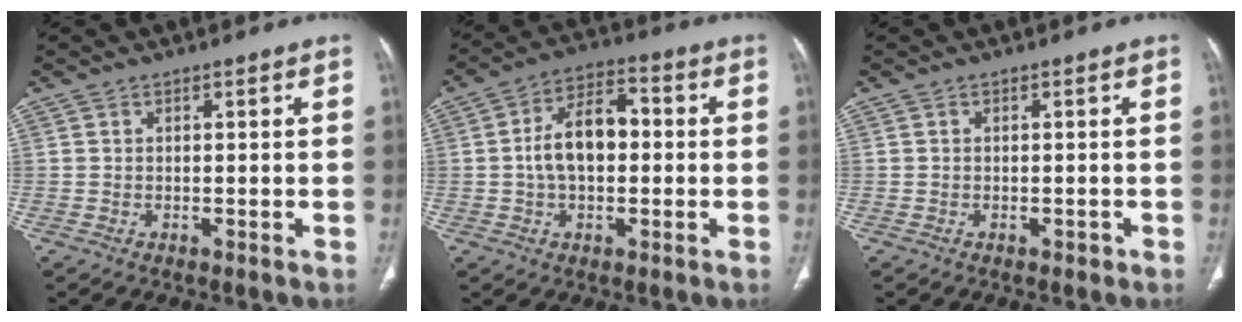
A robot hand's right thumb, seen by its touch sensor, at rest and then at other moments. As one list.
[{"total": 10.8, "force": [0.1, 6.4, 8.7], "torque": [-0.144, 0.030, -0.006]}, {"total": 0.7, "force": [-0.4, 0.5, 0.3], "torque": [-0.002, 0.001, -0.006]}]